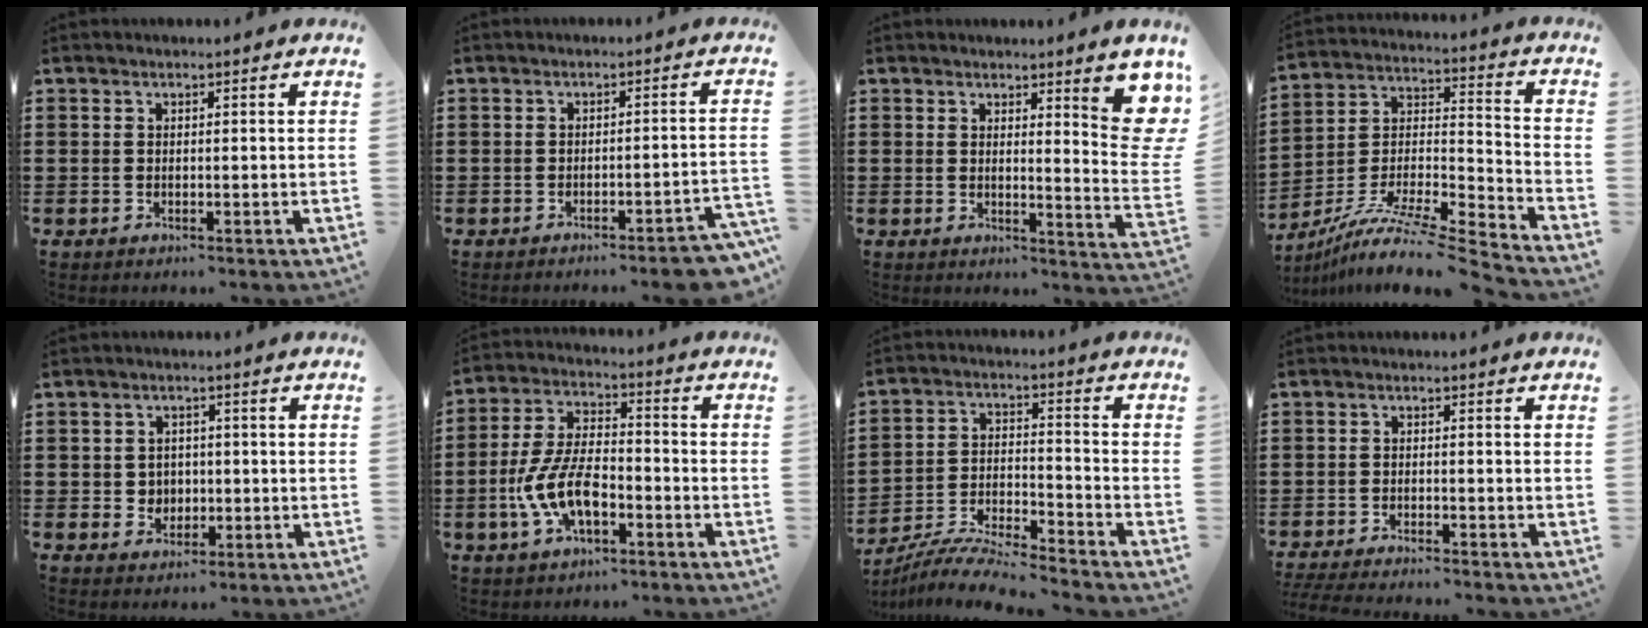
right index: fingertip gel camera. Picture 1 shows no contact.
{"total": 3.6, "force": [-3.1, 0.0, 1.8], "torque": [-0.031, -0.010, -0.059]}
{"total": 6.6, "force": [3.5, 0.8, 5.5], "torque": [-0.078, -0.032, 0.052]}
{"total": 10.4, "force": [-8.6, 0.7, 5.8], "torque": [-0.103, 0.006, -0.172]}
{"total": 3.1, "force": [-0.2, 2.9, 0.9], "torque": [-0.030, 0.006, -0.008]}
{"total": 9.4, "force": [-3.5, 4.2, 7.6], "torque": [-0.176, -0.004, -0.068]}
{"total": 7.2, "force": [-6.9, -0.1, 1.9], "torque": [-0.051, -0.006, -0.139]}
{"total": 2.6, "force": [-2.6, -0.3, 0.5], "torque": [-0.016, -0.009, -0.054]}